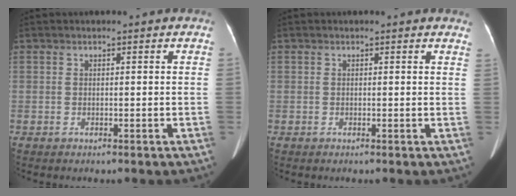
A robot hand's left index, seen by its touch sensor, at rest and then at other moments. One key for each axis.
{"total": 2.9, "fx": 2.8, "fy": 0.4, "fz": 0.7, "tx": -0.007, "ty": -0.006, "tz": 0.012}